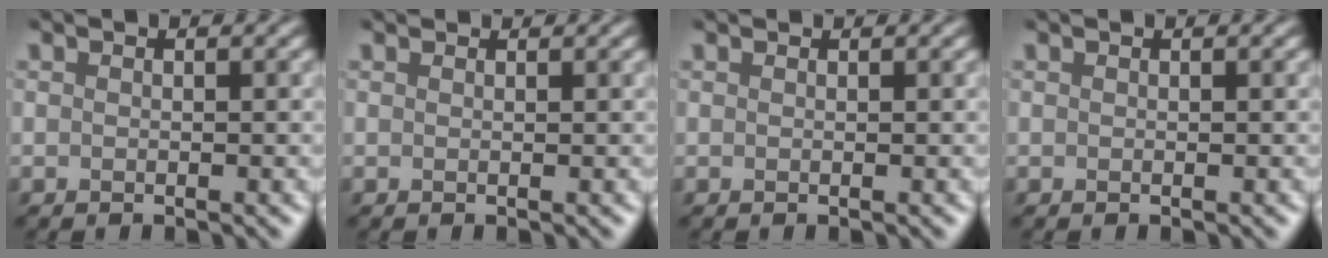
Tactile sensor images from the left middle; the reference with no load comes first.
{"total": 1.1, "force": [0.9, 0.5, 0.4], "torque": [0.008, 0.012, -0.001]}
{"total": 0.6, "force": [0.5, 0.3, 0.2], "torque": [0.009, 0.006, -0.001]}
{"total": 0.0}